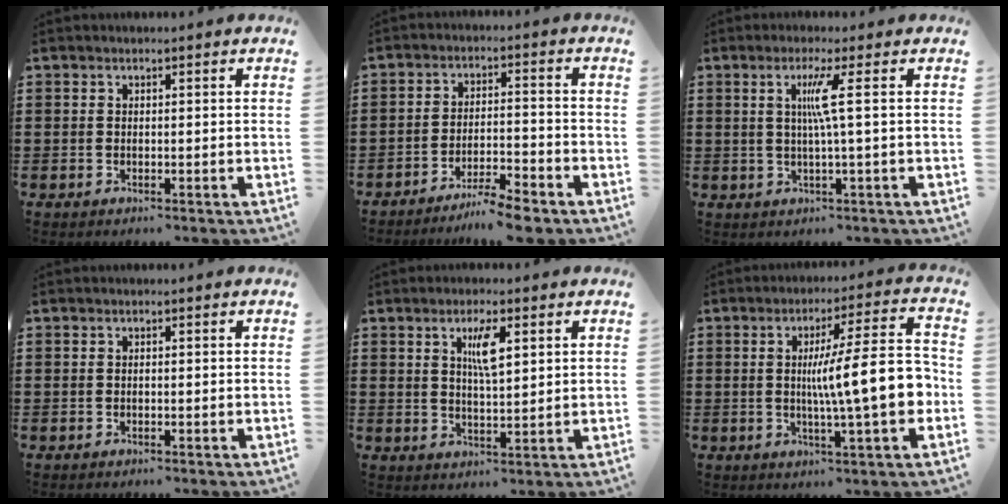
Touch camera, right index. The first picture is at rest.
{"total": 5.3, "force": [-4.9, -0.2, 2.0], "torque": [-0.042, -0.006, -0.096]}
{"total": 4.5, "force": [0.6, -0.8, 4.4], "torque": [-0.086, -0.007, 0.005]}
{"total": 0.0}
{"total": 4.7, "force": [1.9, 1.1, 4.1], "torque": [-0.079, 0.006, 0.027]}
{"total": 12.4, "force": [-0.7, 1.7, 12.3], "torque": [-0.180, -0.013, -0.019]}